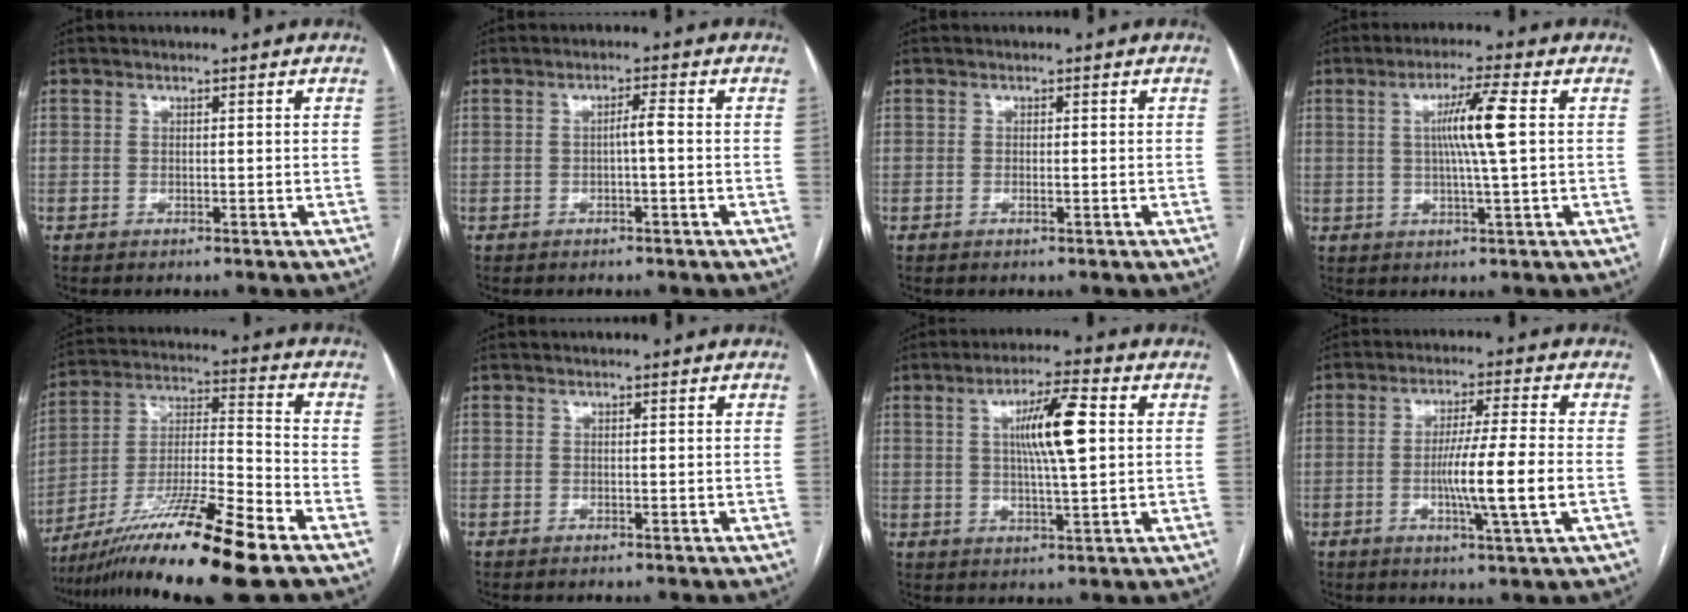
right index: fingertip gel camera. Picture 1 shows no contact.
{"total": 2.0, "force": [-0.3, 0.0, 1.9], "torque": [-0.031, 0.003, -0.004]}
{"total": 0.7, "force": [-0.2, 0.1, 0.7], "torque": [-0.012, -0.002, -0.002]}
{"total": 7.3, "force": [1.2, -0.8, 7.2], "torque": [-0.128, 0.002, 0.021]}
{"total": 18.7, "force": [-12.7, -0.1, 13.8], "torque": [-0.252, -0.030, -0.224]}
{"total": 0.0}
{"total": 9.2, "force": [1.8, 0.8, 9.0], "torque": [-0.160, 0.005, 0.032]}
{"total": 9.6, "force": [-1.8, -0.7, 9.4], "torque": [-0.167, -0.011, -0.035]}